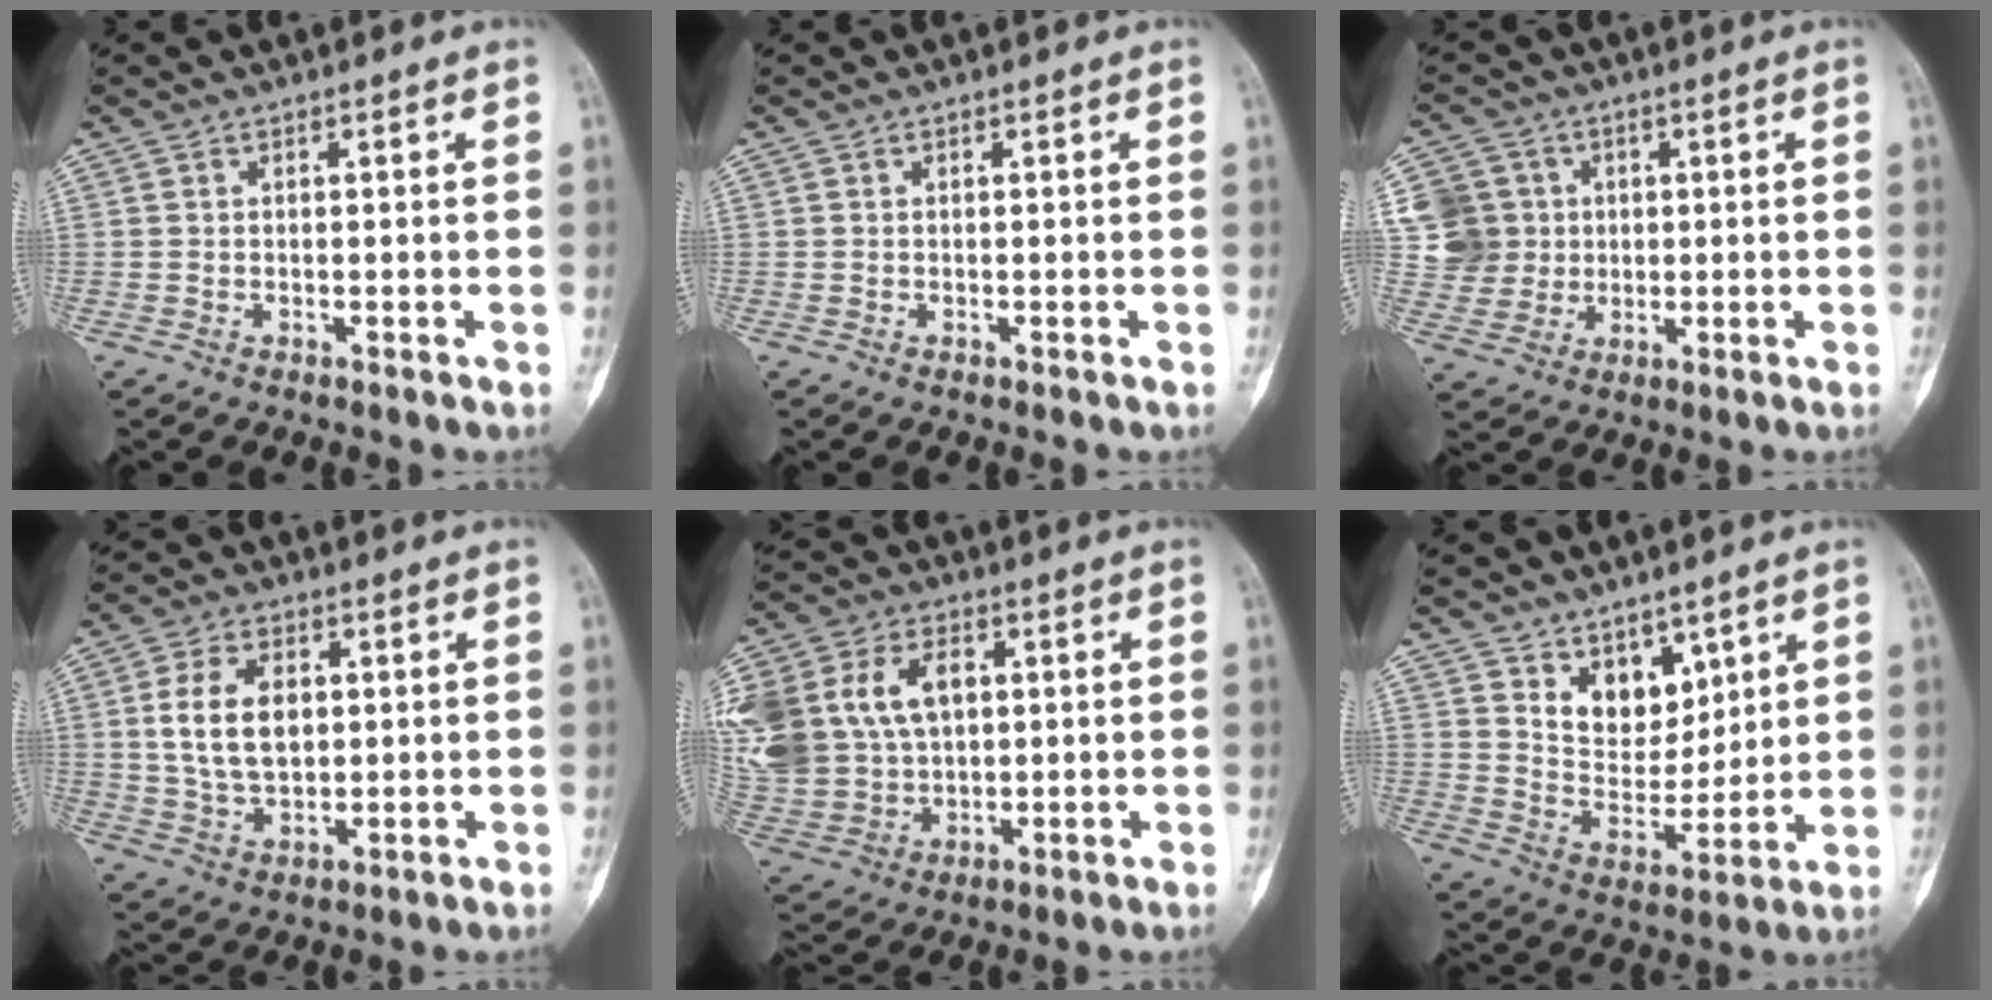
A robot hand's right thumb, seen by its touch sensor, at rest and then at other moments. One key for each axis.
{"total": 0.0}
{"total": 9.2, "fx": 1.6, "fy": 8.9, "fz": 1.7, "tx": -0.004, "ty": 0.007, "tz": 0.032}
{"total": 12.2, "fx": 1.9, "fy": 7.8, "fz": 9.2, "tx": -0.153, "ty": -0.003, "tz": 0.040}
{"total": 25.8, "fx": 5.8, "fy": 19.3, "fz": 16.2, "tx": -0.382, "ty": 0.045, "tz": 0.130}
{"total": 8.9, "fx": 5.4, "fy": 5.9, "fz": 4.0, "tx": -0.029, "ty": -0.044, "tz": 0.105}